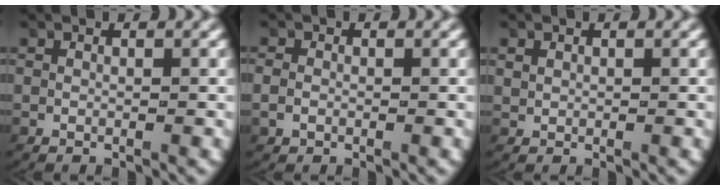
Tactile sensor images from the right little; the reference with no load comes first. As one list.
[{"total": 1.4, "force": [-0.3, 1.1, 0.7], "torque": [-0.022, -0.001, -0.003]}, {"total": 0.6, "force": [0.4, 0.4, 0.3], "torque": [-0.010, -0.001, 0.013]}]